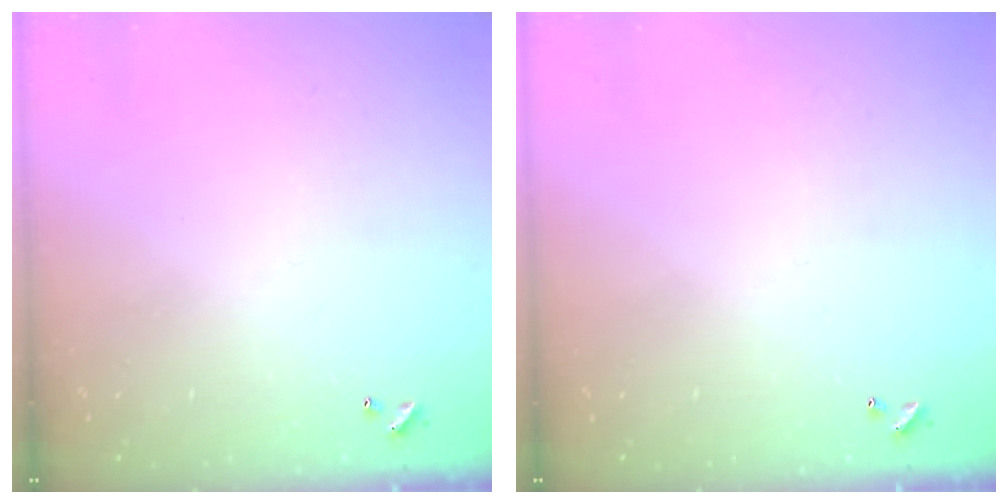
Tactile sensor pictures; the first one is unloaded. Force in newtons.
{"total": 0.0}